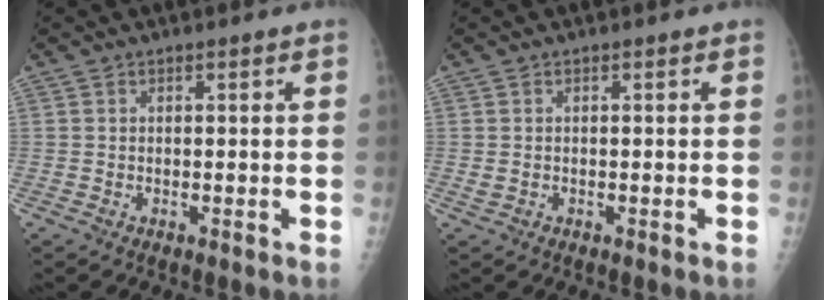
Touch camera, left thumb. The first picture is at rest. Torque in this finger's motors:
{"motor_torque": [-0.02, -0.16, -0.17, -0.04, 0.02]}